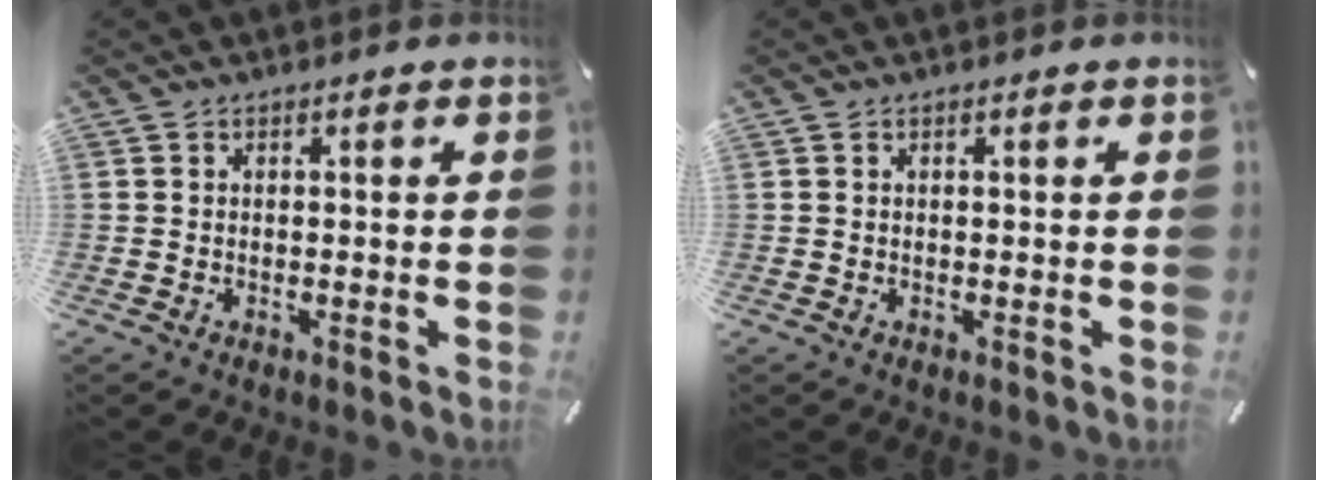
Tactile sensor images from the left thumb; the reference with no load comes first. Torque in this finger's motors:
{"motor_torque": [-0.29, -0.18, -0.01, 0.11, 0.03]}